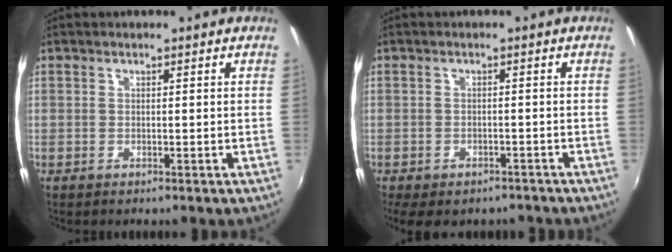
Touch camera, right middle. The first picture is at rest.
{"total": 8.8, "force": [-6.6, 4.1, 4.1], "torque": [-0.093, -0.030, -0.089]}